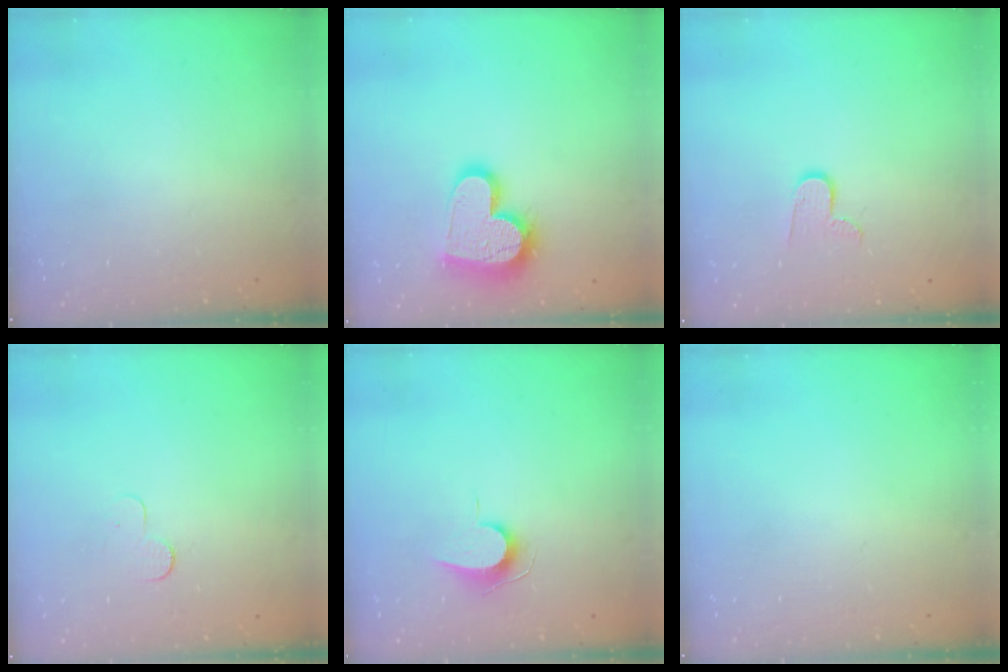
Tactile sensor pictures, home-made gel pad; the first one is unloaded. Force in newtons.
{"total": 16.4, "press": 16.3, "slide": 1.2}
{"total": 7.6, "press": 7.6, "slide": 0.6}
{"total": 2.9, "press": 2.9, "slide": 0.3}
{"total": 7.0, "press": 7.0, "slide": 0.7}
{"total": 0.0}